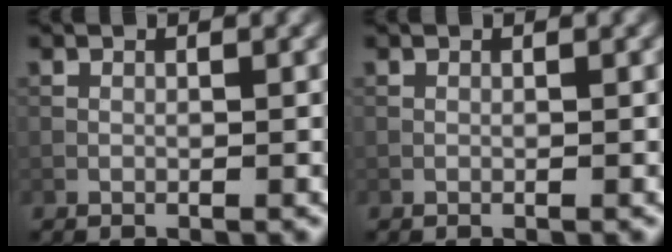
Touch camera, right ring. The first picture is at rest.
{"total": 0.0}